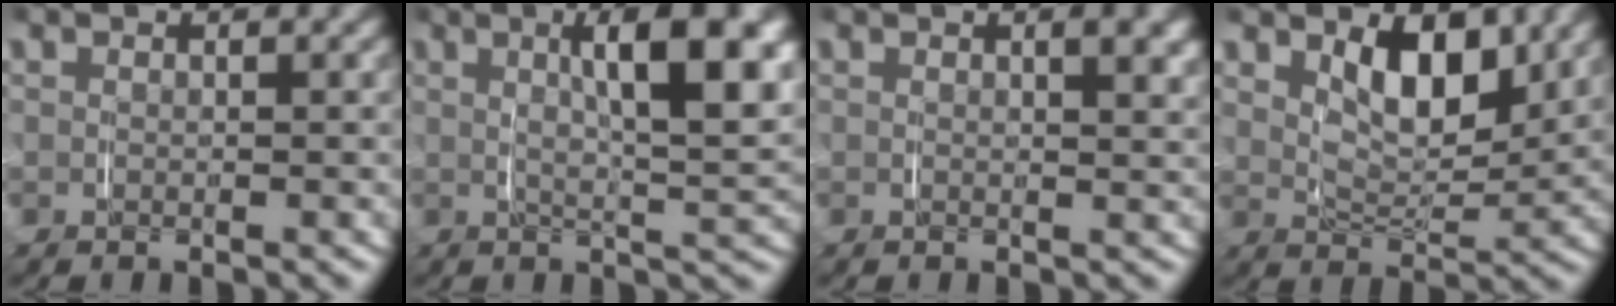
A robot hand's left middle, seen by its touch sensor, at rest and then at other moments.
{"total": 7.1, "force": [1.9, 1.5, 6.7], "torque": [-0.096, 0.006, 0.030]}
{"total": 1.9, "force": [0.9, 0.1, 1.7], "torque": [-0.020, 0.000, 0.014]}
{"total": 5.0, "force": [2.3, 2.5, 3.7], "torque": [-0.062, -0.018, 0.043]}